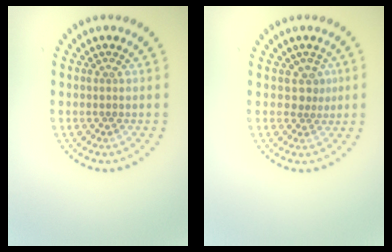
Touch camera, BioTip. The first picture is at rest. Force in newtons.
{"total": 1.8, "press": 1.2, "slide": 1.3}